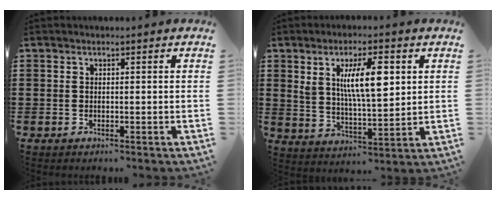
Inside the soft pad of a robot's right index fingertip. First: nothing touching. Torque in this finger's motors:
{"motor_torque": [0.94, -0.20, 0.73, 0.21]}